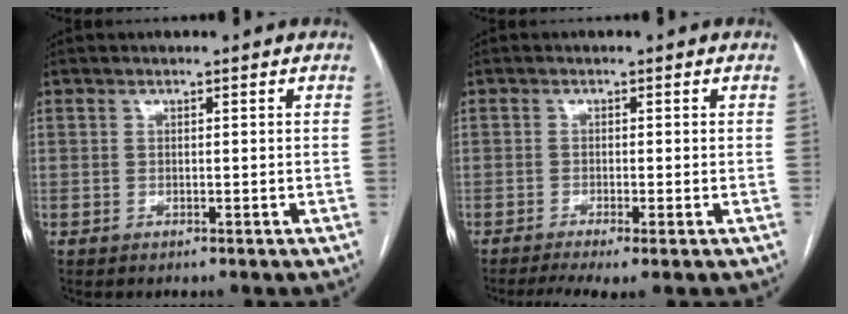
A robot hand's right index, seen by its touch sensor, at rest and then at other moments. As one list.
[{"total": 5.0, "force": [-3.3, 0.3, 3.7], "torque": [-0.064, -0.009, -0.056]}]